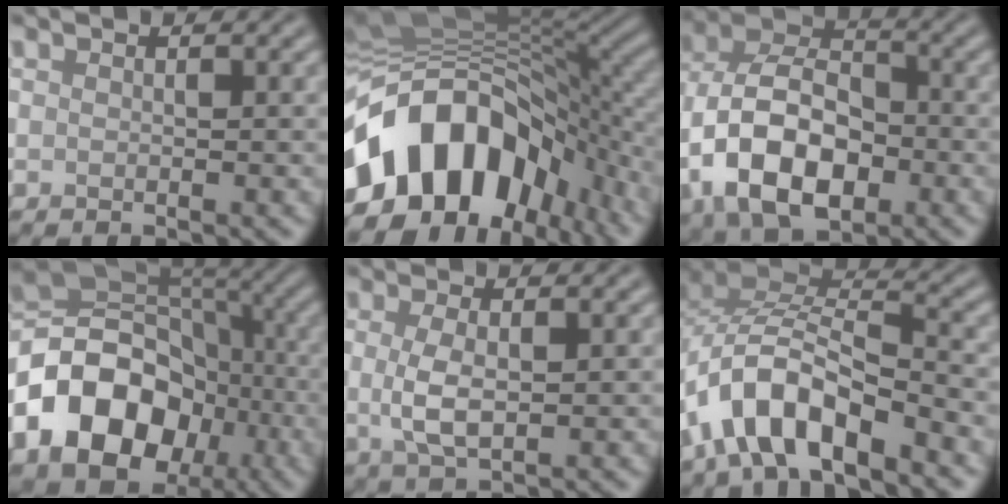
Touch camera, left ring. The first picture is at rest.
{"total": 16.6, "force": [-5.9, 10.8, 11.1], "torque": [-0.199, -0.001, -0.104]}
{"total": 11.0, "force": [-3.6, 6.8, 7.9], "torque": [-0.160, -0.003, -0.078]}
{"total": 12.8, "force": [-4.5, 9.4, 7.3], "torque": [-0.125, 0.001, -0.084]}
{"total": 3.2, "force": [0.1, 1.2, 2.9], "torque": [-0.067, -0.004, 0.003]}
{"total": 8.9, "force": [-4.8, 3.9, 6.4], "torque": [-0.115, 0.010, -0.094]}